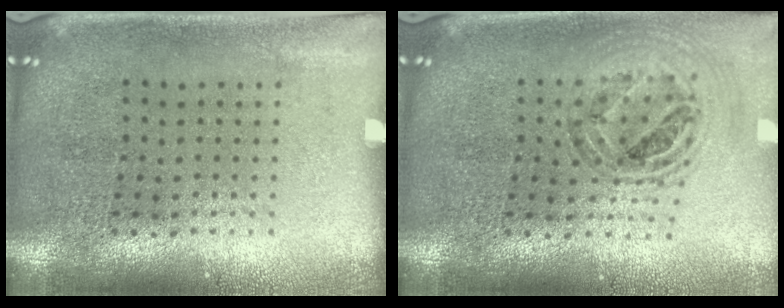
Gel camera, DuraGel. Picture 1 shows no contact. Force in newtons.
{"total": 1.0, "press": 1.0, "slide": 0.1}